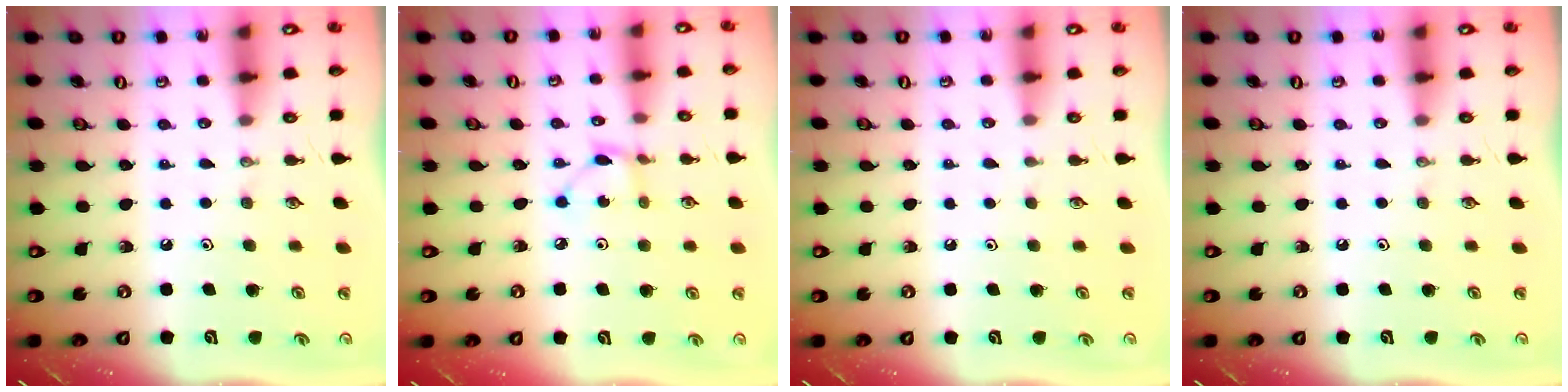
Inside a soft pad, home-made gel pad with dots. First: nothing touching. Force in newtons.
{"total": 2.6, "press": 2.6, "slide": 0.2}
{"total": 0.6, "press": 0.6, "slide": 0.1}
{"total": 0.0}